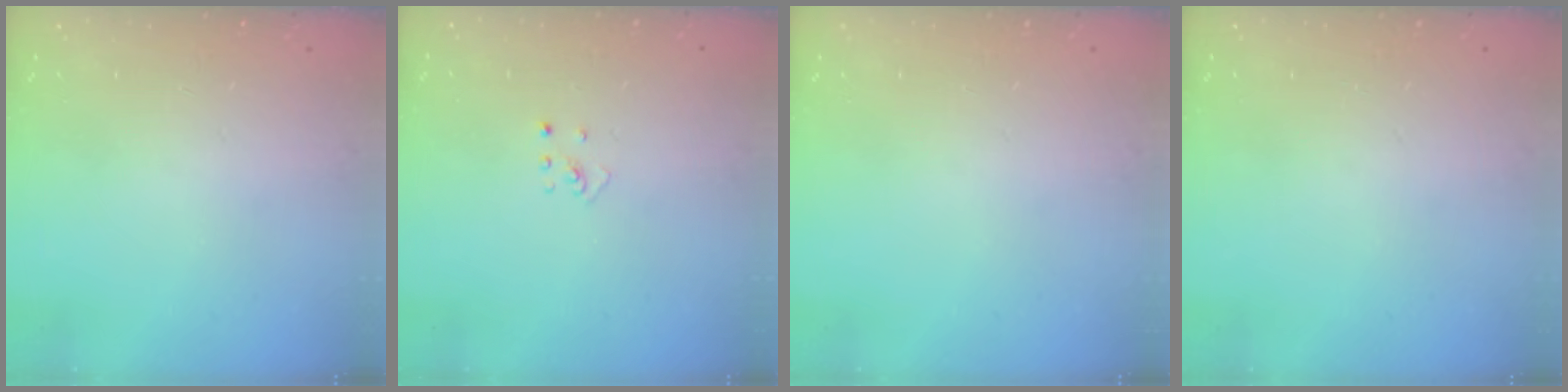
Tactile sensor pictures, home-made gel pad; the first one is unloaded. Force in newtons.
{"total": 2.0, "press": 2.0, "slide": 0.3}
{"total": 0.0}
{"total": 0.0}